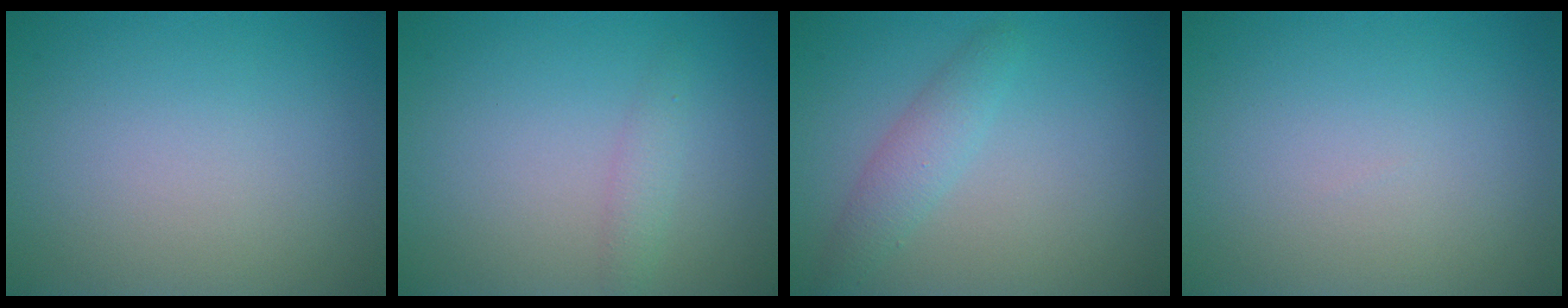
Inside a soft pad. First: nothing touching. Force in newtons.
{"total": 1.3, "press": 1.3, "slide": 0.0}
{"total": 2.2, "press": 2.2, "slide": 0.1}
{"total": 0.0}